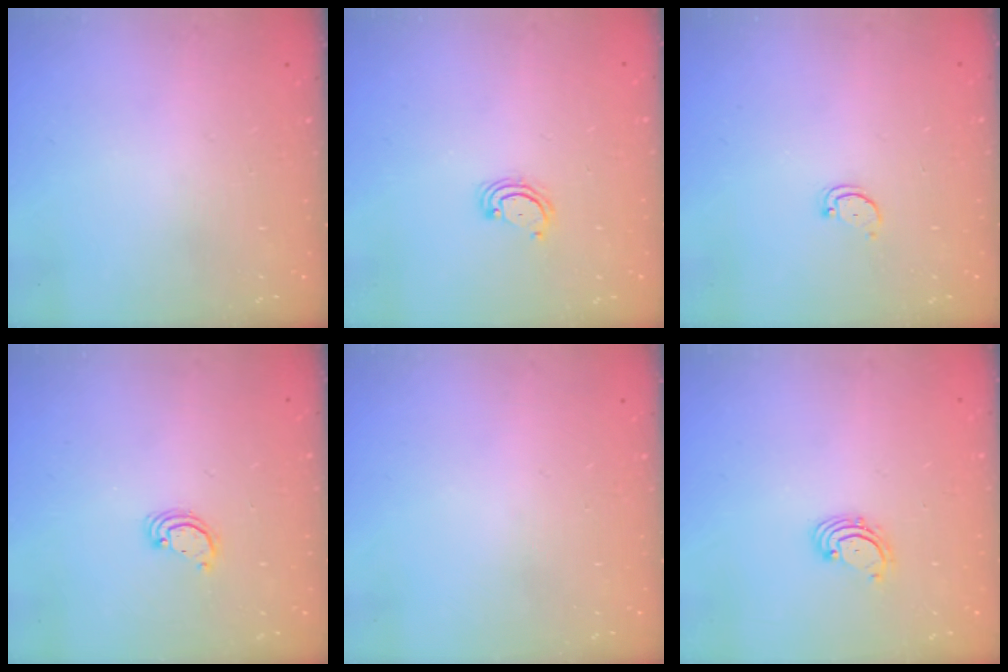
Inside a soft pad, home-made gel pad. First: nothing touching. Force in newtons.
{"total": 2.9, "press": 2.9, "slide": 0.3}
{"total": 2.5, "press": 2.4, "slide": 0.4}
{"total": 2.8, "press": 2.8, "slide": 0.2}
{"total": 0.0}
{"total": 1.8, "press": 1.7, "slide": 0.6}